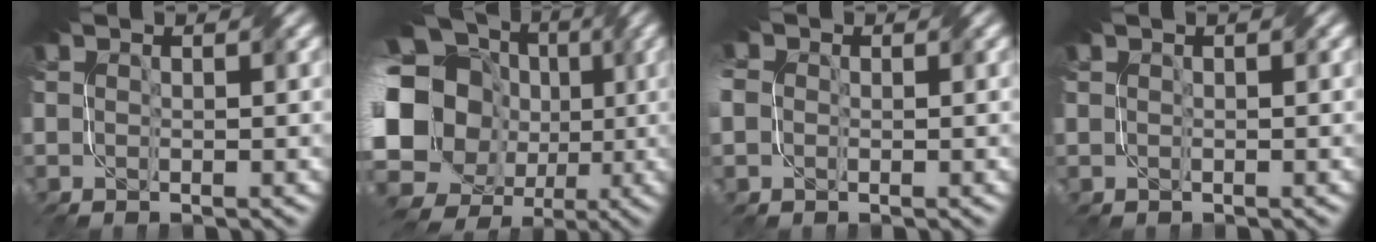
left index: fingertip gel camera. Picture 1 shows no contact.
{"total": 18.4, "force": [-0.3, 16.5, 8.0], "torque": [-0.183, 0.009, -0.036]}
{"total": 3.0, "force": [0.4, 2.8, 0.9], "torque": [-0.029, 0.020, -0.010]}
{"total": 0.6, "force": [0.5, -0.2, -0.3], "torque": [0.001, 0.004, 0.005]}